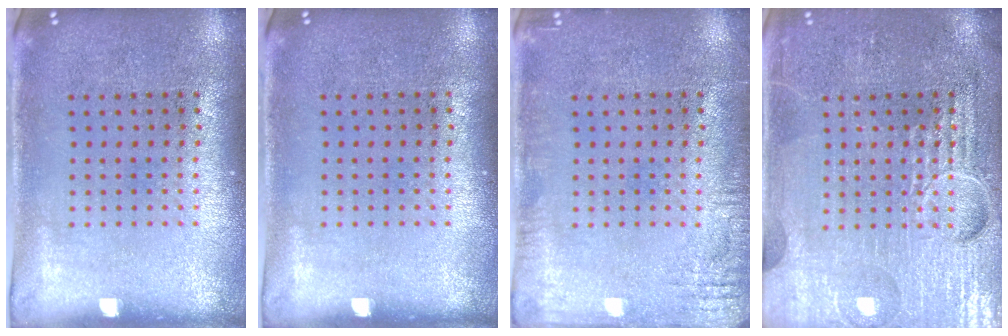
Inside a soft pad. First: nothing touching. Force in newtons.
{"total": 0.0}
{"total": 2.0, "press": 2.0, "slide": 0.2}
{"total": 7.1, "press": 7.1, "slide": 0.8}